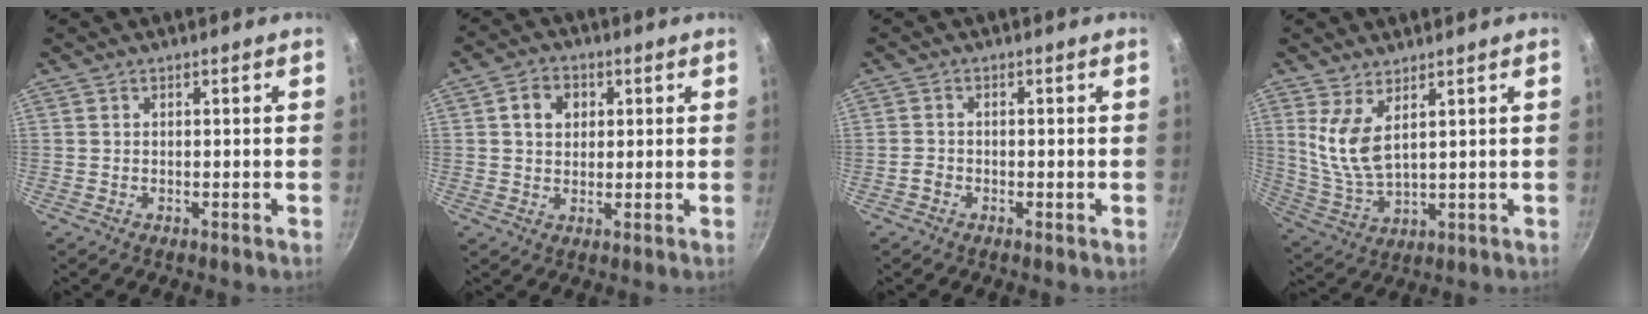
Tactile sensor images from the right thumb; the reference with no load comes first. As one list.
[{"total": 5.6, "force": [1.5, 4.5, 3.0], "torque": [-0.028, 0.006, 0.020]}, {"total": 1.4, "force": [-0.8, 0.9, 0.6], "torque": [-0.017, 0.004, -0.021]}, {"total": 8.1, "force": [3.6, 3.4, 6.4], "torque": [-0.127, -0.036, 0.081]}]